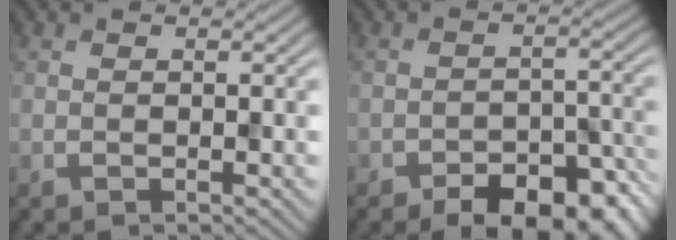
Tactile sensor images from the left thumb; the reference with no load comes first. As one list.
[{"total": 10.9, "force": [-7.8, 4.9, 5.7], "torque": [-0.072, -0.010, -0.101]}]